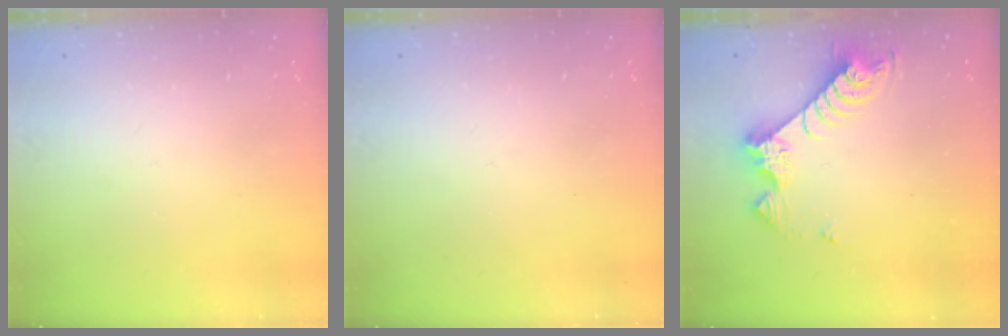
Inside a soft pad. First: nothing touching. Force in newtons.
{"total": 0.0}
{"total": 10.0, "press": 9.9, "slide": 0.5}